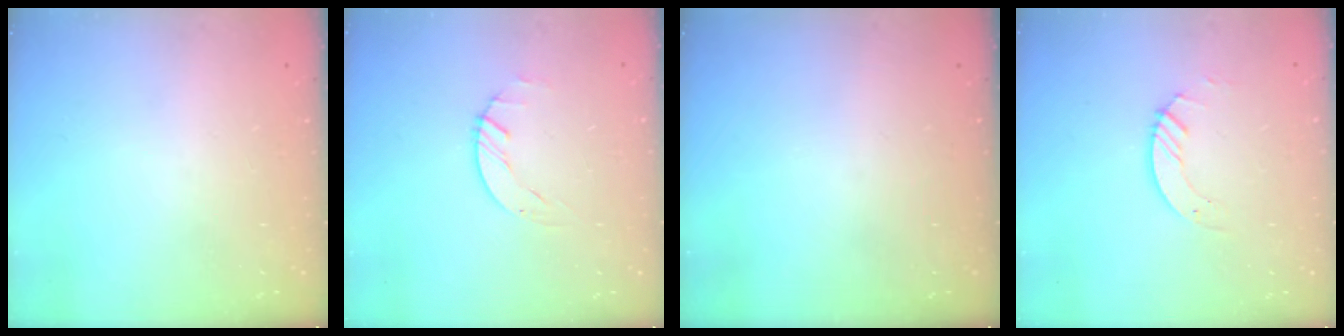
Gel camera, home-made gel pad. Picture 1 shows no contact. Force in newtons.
{"total": 0.7, "press": 0.7, "slide": 0.2}
{"total": 0.0}
{"total": 3.2, "press": 3.2, "slide": 0.1}